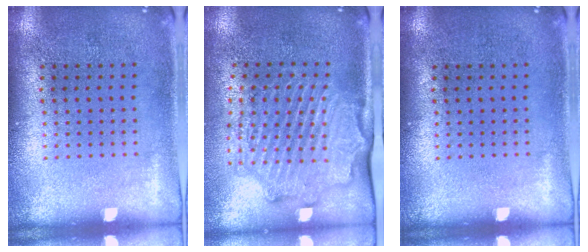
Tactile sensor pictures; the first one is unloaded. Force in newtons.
{"total": 2.2, "press": 2.2, "slide": 0.2}
{"total": 0.0}